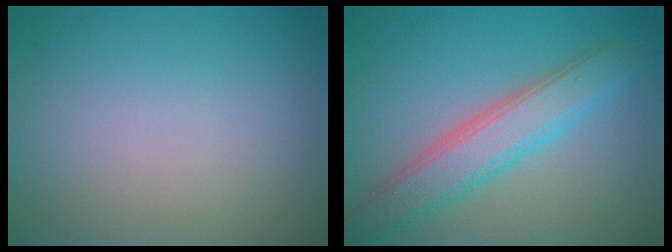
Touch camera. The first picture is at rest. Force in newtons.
{"total": 5.0, "press": 5.0, "slide": 0.2}